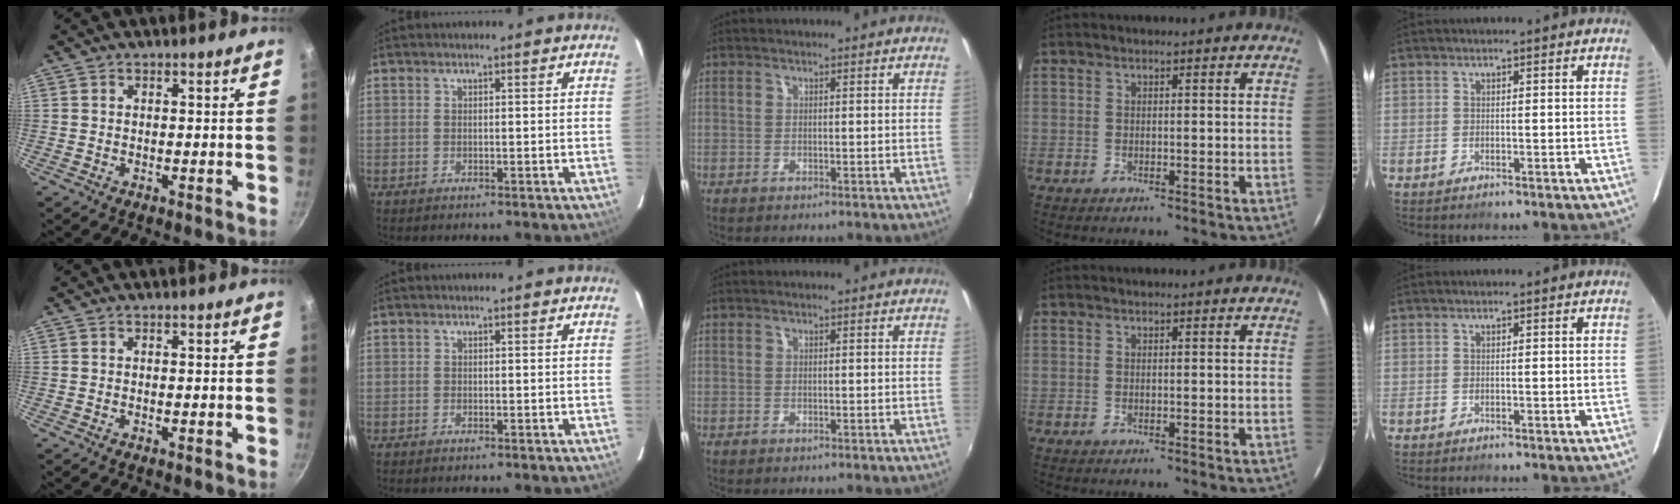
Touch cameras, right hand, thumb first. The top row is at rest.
{}